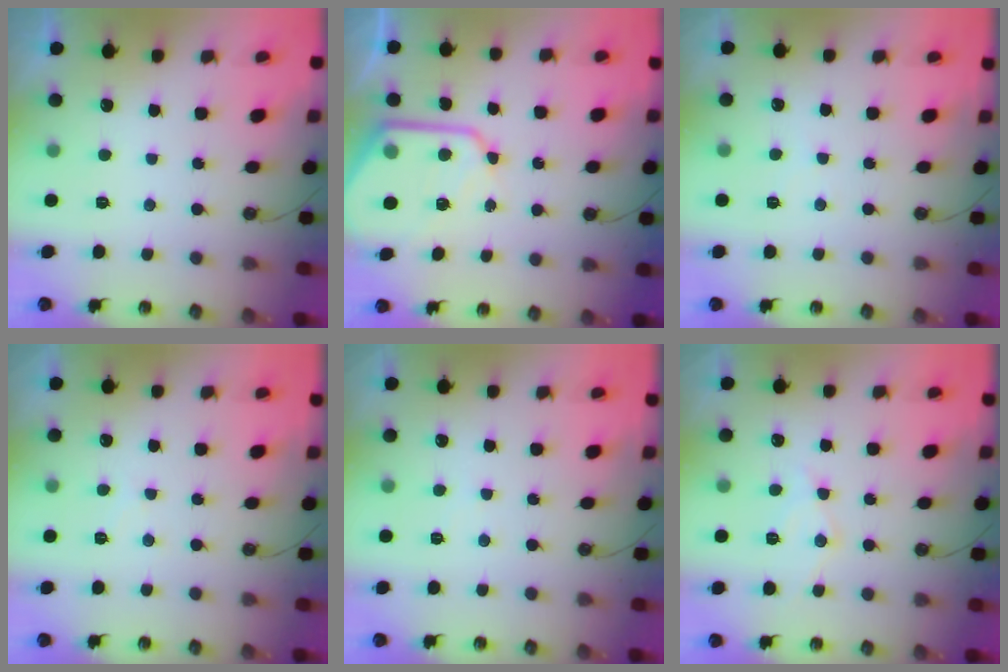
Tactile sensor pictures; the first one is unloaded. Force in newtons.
{"total": 13.8, "press": 13.7, "slide": 1.3}
{"total": 1.8, "press": 1.8, "slide": 0.4}
{"total": 3.7, "press": 3.7, "slide": 0.6}
{"total": 3.1, "press": 3.0, "slide": 0.5}
{"total": 8.0, "press": 7.9, "slide": 0.7}